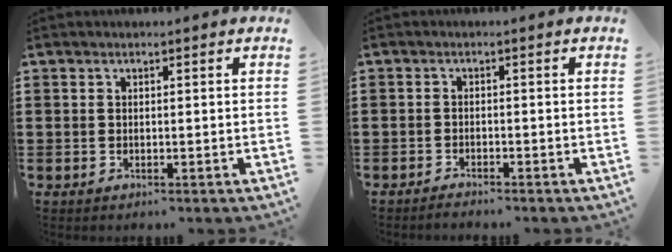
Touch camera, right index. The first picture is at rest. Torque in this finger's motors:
{"motor_torque": [-0.83, 0.86, -0.01, -0.08]}